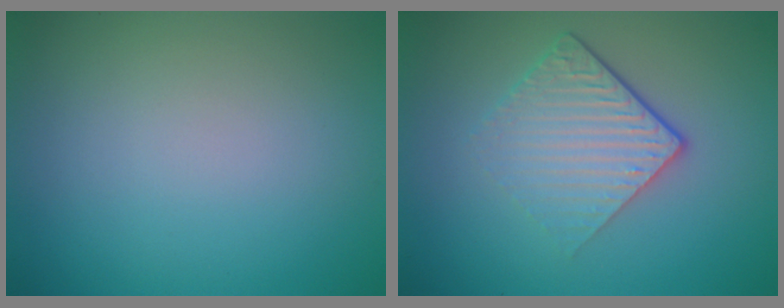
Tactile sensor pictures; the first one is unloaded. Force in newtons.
{"total": 4.4, "press": 2.9, "slide": 3.4}